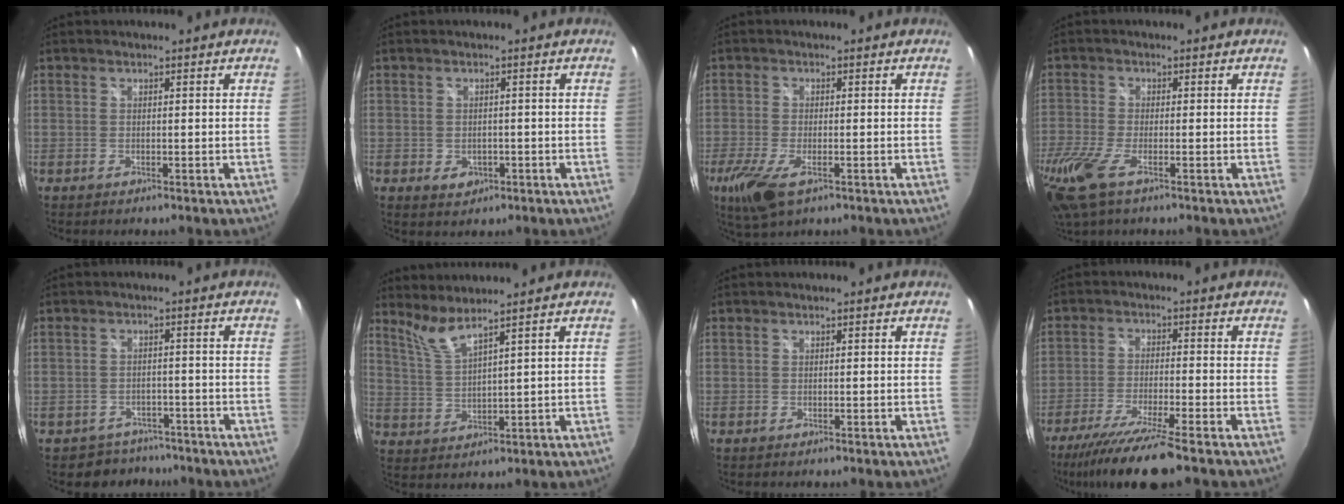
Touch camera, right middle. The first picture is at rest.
{"total": 2.8, "force": [-0.8, 2.3, 1.5], "torque": [-0.026, -0.003, -0.007]}
{"total": 7.9, "force": [-4.2, 2.9, 6.1], "torque": [-0.142, -0.030, -0.078]}
{"total": 13.2, "force": [-7.2, 5.1, 9.8], "torque": [-0.234, -0.055, -0.141]}
{"total": 5.6, "force": [-4.5, 3.4, 0.1], "torque": [-0.009, 0.017, -0.063]}
{"total": 5.1, "force": [4.4, -1.0, 2.4], "torque": [-0.050, -0.006, 0.094]}
{"total": 0.0}
{"total": 12.9, "force": [-10.2, -0.3, 7.8], "torque": [-0.164, -0.034, -0.175]}